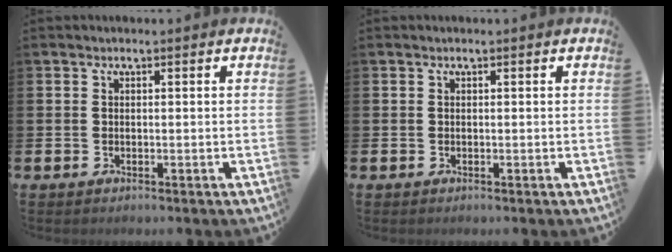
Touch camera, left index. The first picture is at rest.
{"total": 0.0}